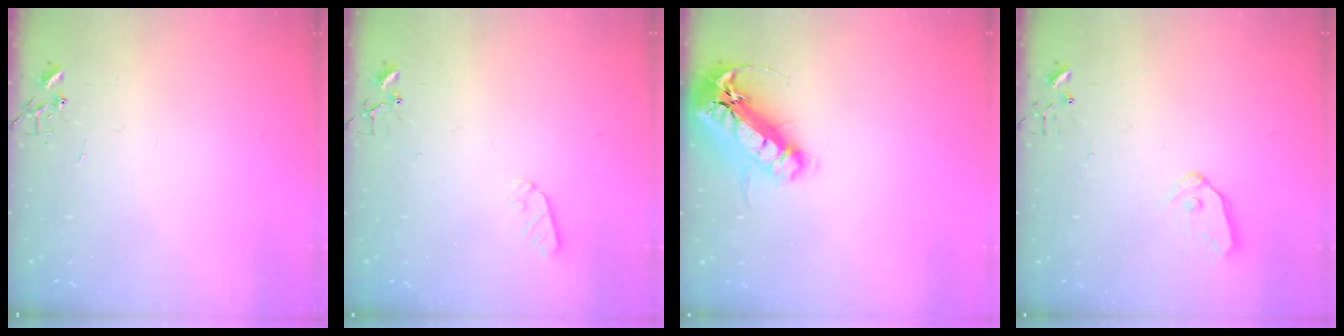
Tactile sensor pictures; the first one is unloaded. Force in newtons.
{"total": 4.2, "press": 4.1, "slide": 1.0}
{"total": 18.8, "press": 18.4, "slide": 3.8}
{"total": 7.2, "press": 7.2, "slide": 0.4}